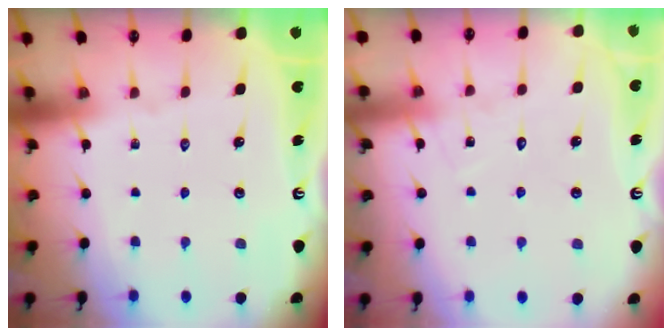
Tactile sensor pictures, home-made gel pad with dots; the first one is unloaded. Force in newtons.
{"total": 7.8, "press": 7.8, "slide": 0.6}